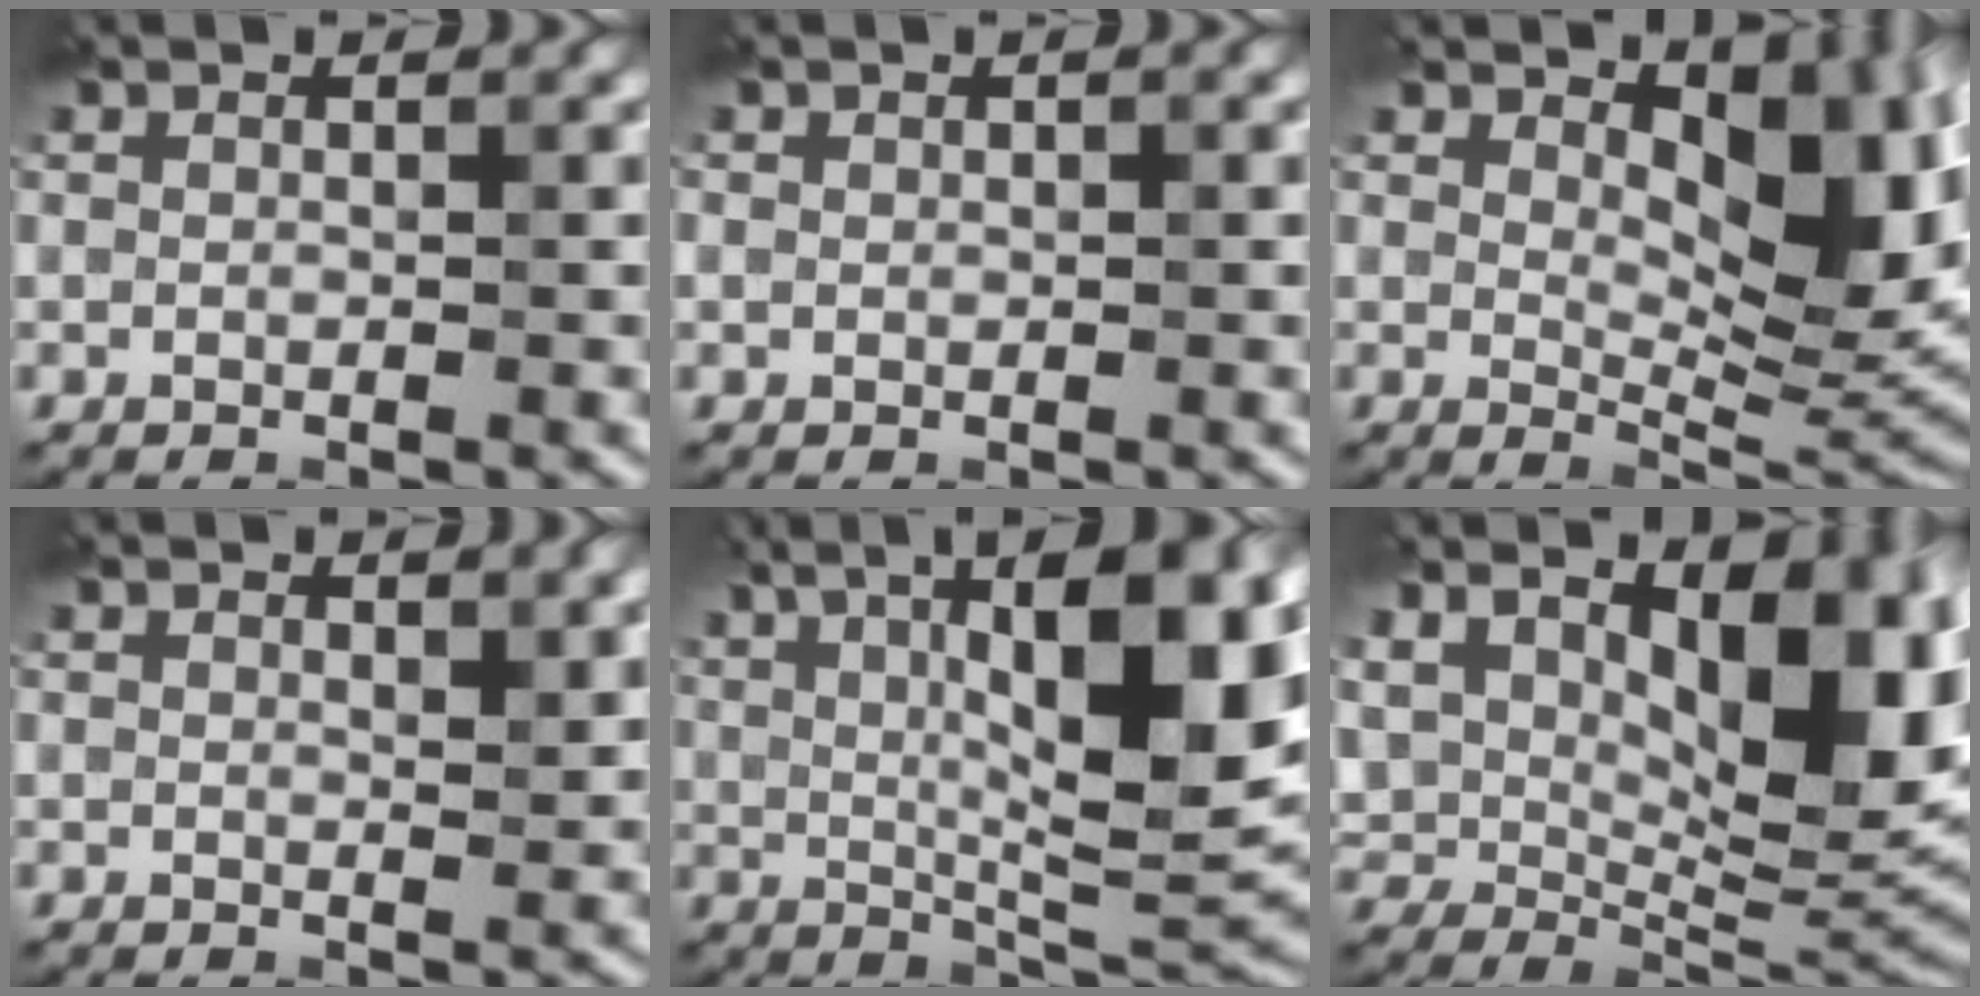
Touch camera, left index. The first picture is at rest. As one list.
[{"total": 0.7, "force": [0.2, 0.5, 0.4], "torque": [-0.008, 0.000, 0.003]}, {"total": 10.0, "force": [3.7, 4.7, 8.0], "torque": [-0.111, -0.015, 0.061]}, {"total": 1.4, "force": [1.1, 0.3, 0.8], "torque": [-0.012, -0.003, 0.020]}, {"total": 13.7, "force": [4.3, 3.7, 12.4], "torque": [-0.181, 0.005, 0.076]}, {"total": 13.8, "force": [4.9, 7.0, 10.9], "torque": [-0.163, -0.008, 0.091]}]